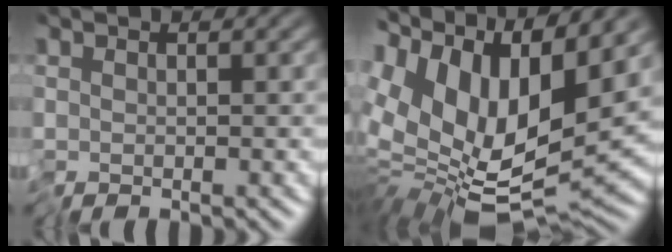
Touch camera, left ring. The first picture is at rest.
{"total": 14.2, "force": [3.7, 7.6, 11.5], "torque": [-0.228, 0.017, 0.066]}